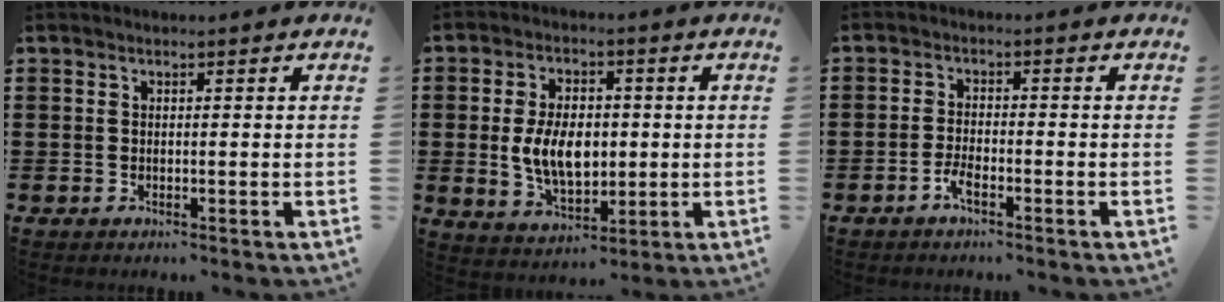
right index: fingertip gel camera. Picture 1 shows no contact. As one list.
[{"total": 8.2, "force": [-0.1, 5.1, 6.5], "torque": [-0.128, 0.001, -0.008]}, {"total": 2.7, "force": [-1.8, 0.6, 2.0], "torque": [-0.042, 0.001, -0.035]}]